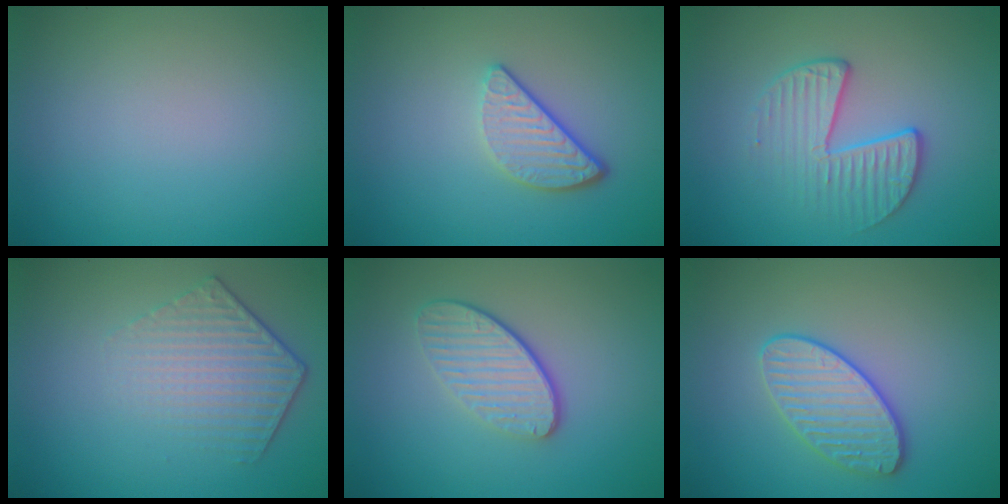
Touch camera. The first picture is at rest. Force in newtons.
{"total": 3.1, "press": 2.5, "slide": 1.8}
{"total": 3.5, "press": 2.9, "slide": 2.0}
{"total": 4.4, "press": 3.0, "slide": 3.1}
{"total": 3.7, "press": 2.9, "slide": 2.3}
{"total": 3.4, "press": 3.3, "slide": 0.7}